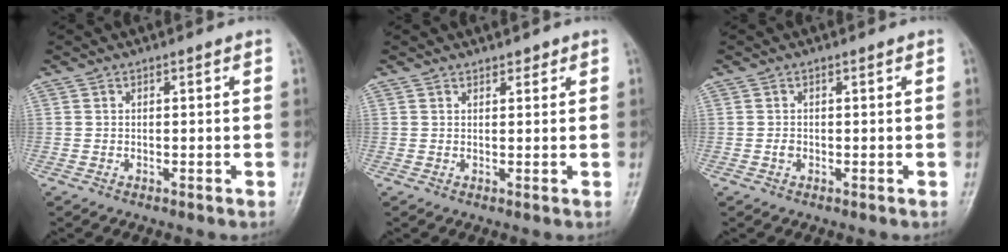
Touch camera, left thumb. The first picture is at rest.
{"total": 1.4, "force": [1.1, 0.7, 0.4], "torque": [0.002, -0.007, 0.013]}
{"total": 0.8, "force": [-0.2, 0.6, 0.5], "torque": [-0.005, 0.001, -0.004]}